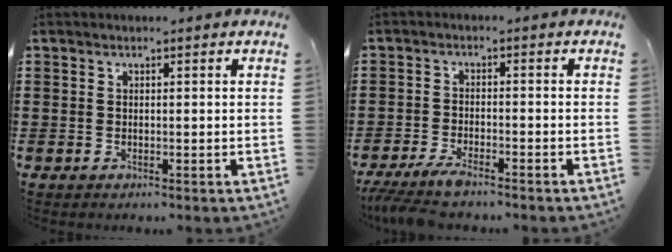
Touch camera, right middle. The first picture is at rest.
{"total": 3.8, "force": [-3.2, 0.4, 2.0], "torque": [-0.054, -0.010, -0.067]}